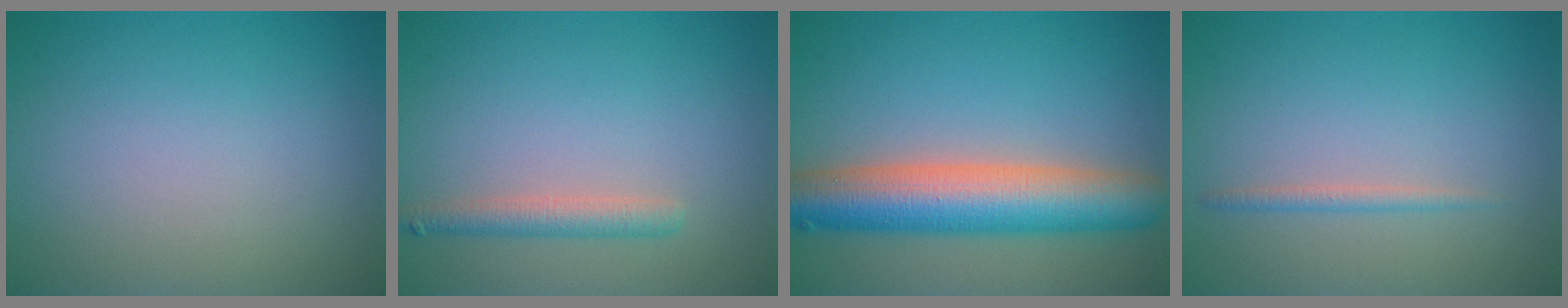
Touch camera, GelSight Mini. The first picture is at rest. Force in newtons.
{"total": 2.2, "press": 2.2, "slide": 0.1}
{"total": 8.8, "press": 8.8, "slide": 0.3}
{"total": 1.1, "press": 1.1, "slide": 0.0}